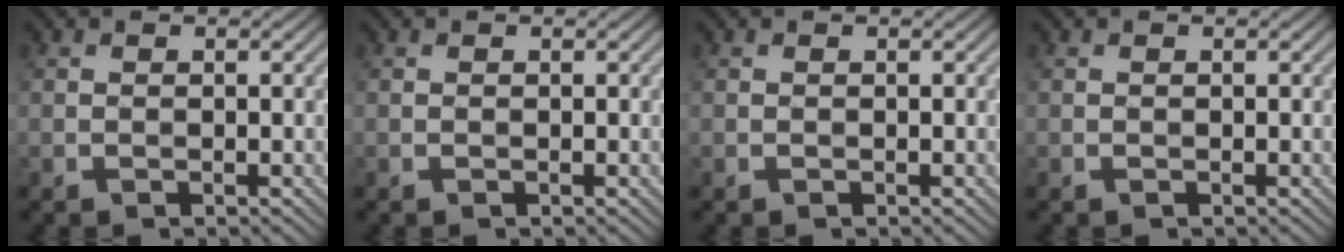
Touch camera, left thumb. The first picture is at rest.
{"total": 0.0}
{"total": 0.0}
{"total": 0.0}